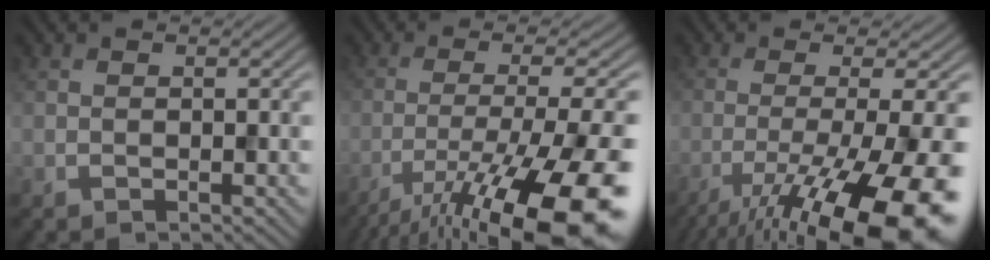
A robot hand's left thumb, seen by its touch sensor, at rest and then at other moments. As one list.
[{"total": 16.6, "force": [-9.7, 3.8, 12.9], "torque": [-0.204, -0.013, -0.150]}, {"total": 17.2, "force": [-8.8, 4.0, 14.2], "torque": [-0.204, -0.013, -0.136]}]